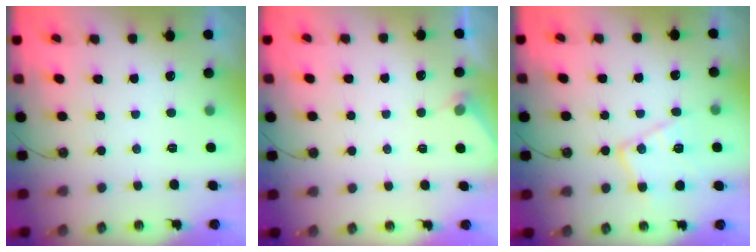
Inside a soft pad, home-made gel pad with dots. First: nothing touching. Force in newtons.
{"total": 2.7, "press": 2.7, "slide": 0.4}
{"total": 13.5, "press": 13.4, "slide": 1.1}